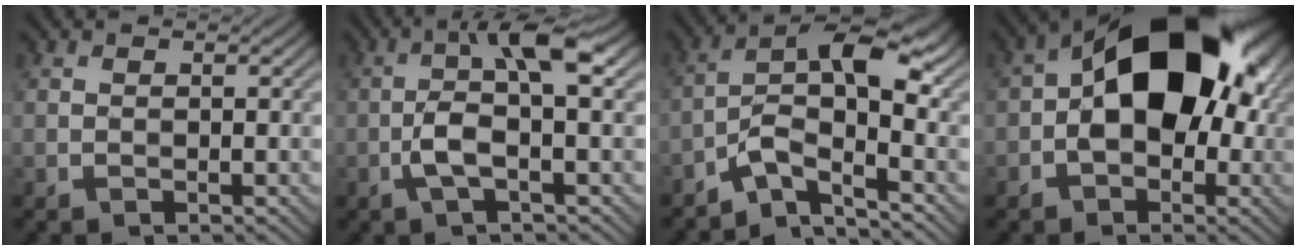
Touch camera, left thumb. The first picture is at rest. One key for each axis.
{"total": 6.5, "fx": -0.5, "fy": 1.7, "fz": 6.3, "tx": -0.122, "ty": 0.016, "tz": -0.020}
{"total": 7.1, "fx": -3.3, "fy": 2.2, "fz": 5.8, "tx": -0.093, "ty": 0.012, "tz": -0.074}
{"total": 16.6, "fx": 0.9, "fy": 10.4, "fz": 12.9, "tx": -0.158, "ty": 0.026, "tz": -0.005}